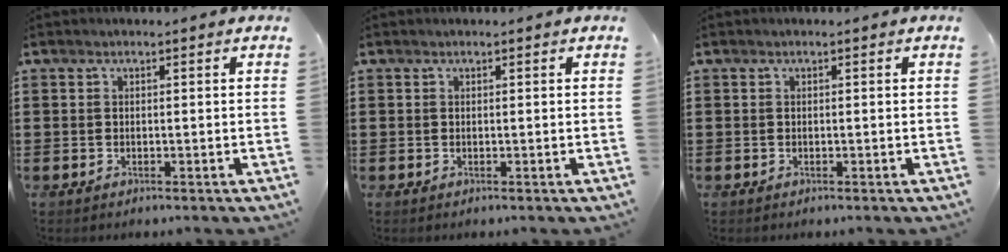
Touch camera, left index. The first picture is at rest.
{"total": 0.0}
{"total": 0.0}